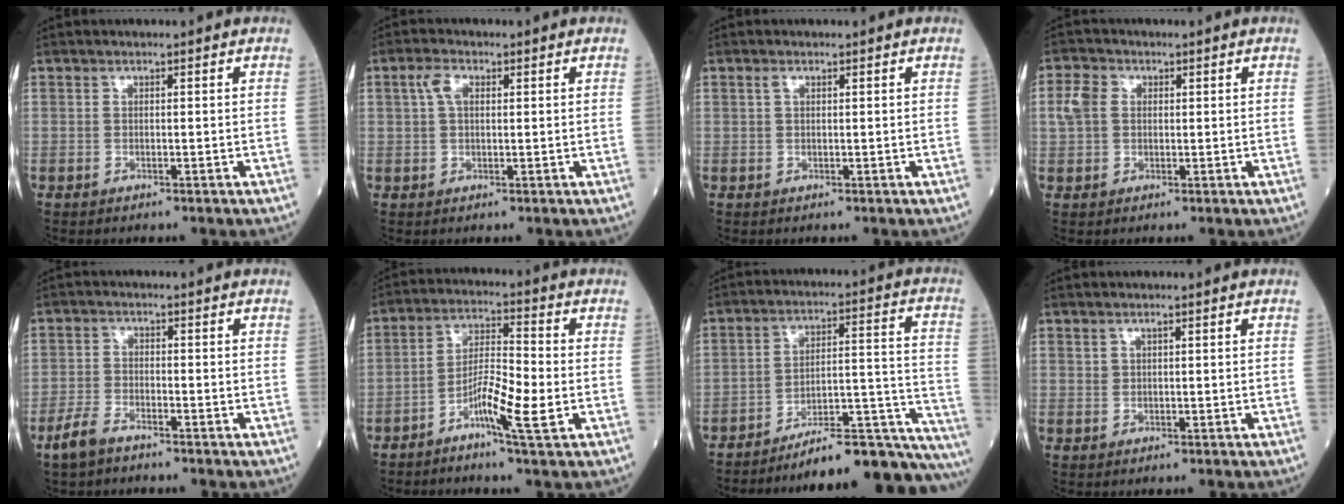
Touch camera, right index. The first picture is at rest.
{"total": 2.9, "force": [1.0, 1.5, 2.3], "torque": [-0.052, 0.013, 0.020]}
{"total": 0.8, "force": [0.4, 0.3, 0.6], "torque": [-0.016, 0.005, 0.007]}
{"total": 3.8, "force": [0.6, 3.1, 2.2], "torque": [-0.064, 0.015, 0.010]}
{"total": 3.7, "force": [-3.0, 1.1, 1.9], "torque": [-0.047, -0.002, -0.059]}
{"total": 7.7, "force": [-3.1, 0.3, 7.0], "torque": [-0.129, 0.002, -0.059]}
{"total": 22.4, "force": [-21.0, 0.1, 8.0], "torque": [-0.035, 0.036, -0.290]}
{"total": 0.8, "force": [0.6, 0.3, 0.5], "torque": [-0.007, -0.002, 0.010]}